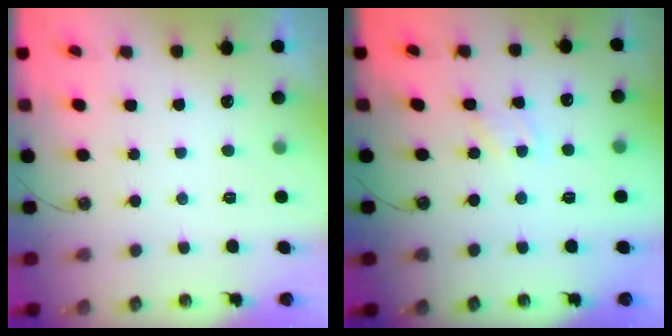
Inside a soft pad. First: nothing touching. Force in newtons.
{"total": 1.7, "press": 1.6, "slide": 0.2}